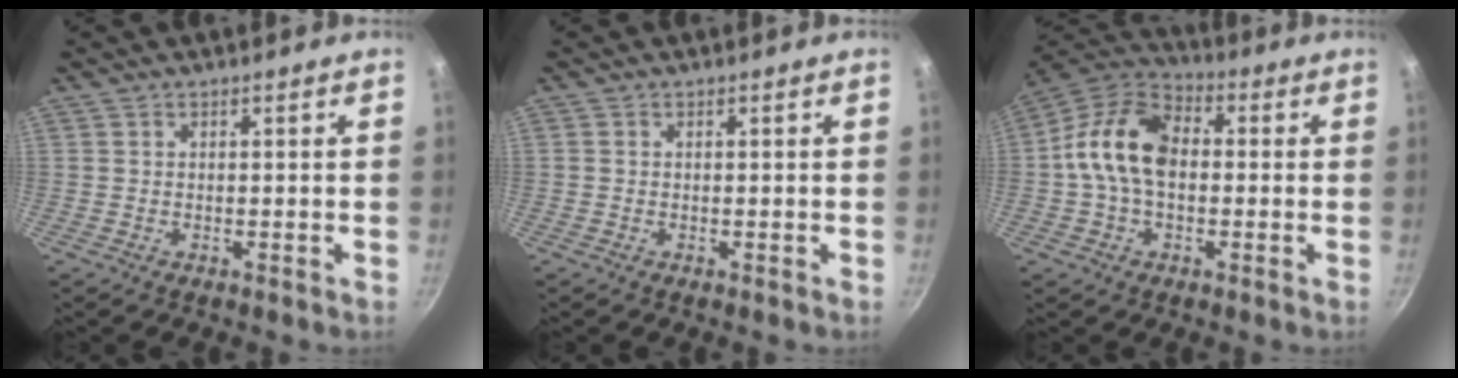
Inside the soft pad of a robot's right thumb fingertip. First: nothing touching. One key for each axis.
{"total": 0.0}
{"total": 13.8, "fx": 0.1, "fy": 9.1, "fz": 10.3, "tx": -0.163, "ty": 0.036, "tz": -0.019}